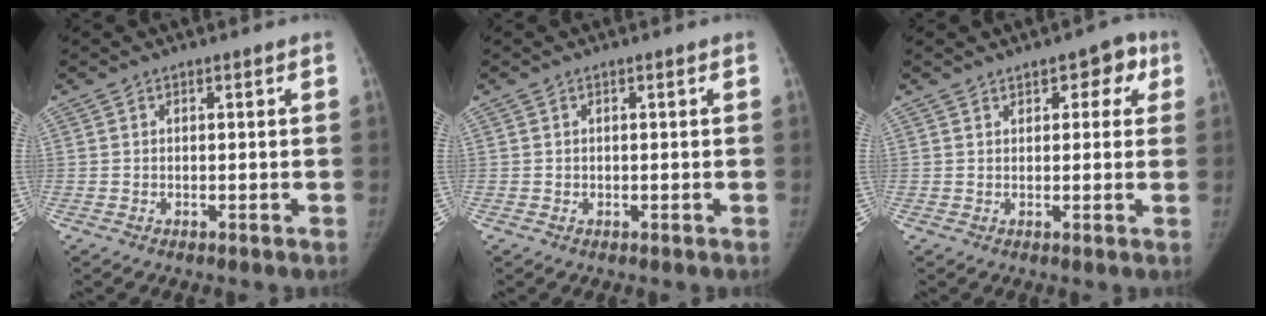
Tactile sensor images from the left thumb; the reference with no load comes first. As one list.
[{"total": 0.0}, {"total": 5.1, "force": [2.4, 2.9, 3.4], "torque": [-0.006, -0.002, 0.022]}]